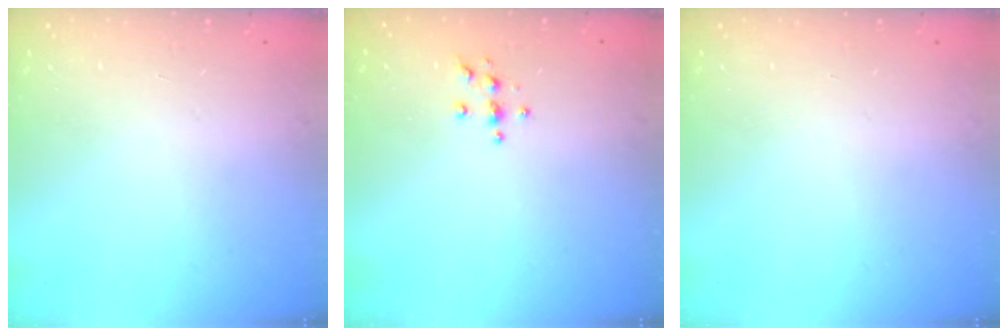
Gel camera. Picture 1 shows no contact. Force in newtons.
{"total": 3.6, "press": 3.6, "slide": 0.4}
{"total": 0.0}